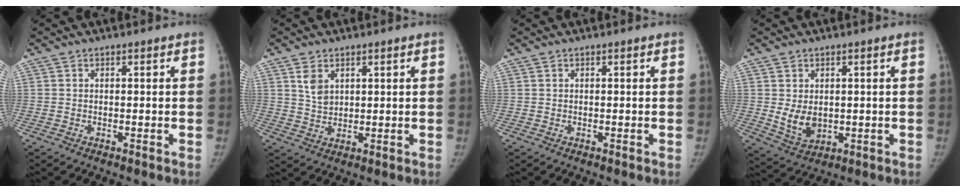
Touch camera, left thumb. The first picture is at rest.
{"total": 4.1, "force": [2.0, 2.7, 2.3], "torque": [-0.032, -0.015, 0.046]}
{"total": 0.0}
{"total": 5.6, "force": [0.1, 4.1, 3.8], "torque": [-0.053, -0.024, 0.019]}